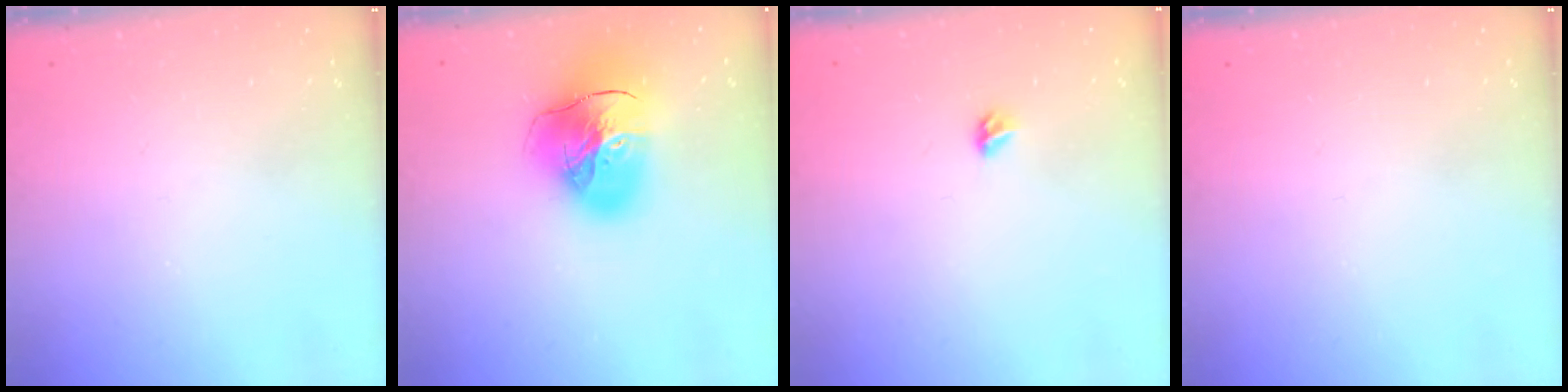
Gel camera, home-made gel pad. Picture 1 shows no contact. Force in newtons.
{"total": 20.3, "press": 20.2, "slide": 2.2}
{"total": 3.5, "press": 3.4, "slide": 0.7}
{"total": 0.0}